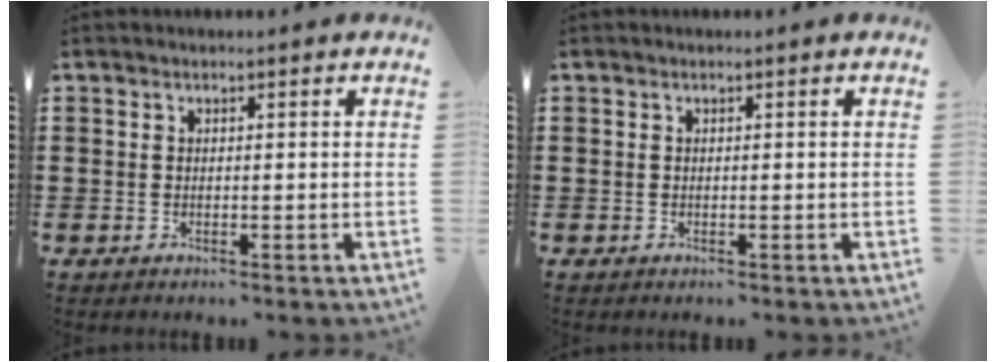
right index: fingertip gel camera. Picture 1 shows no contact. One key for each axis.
{"total": 0.0}